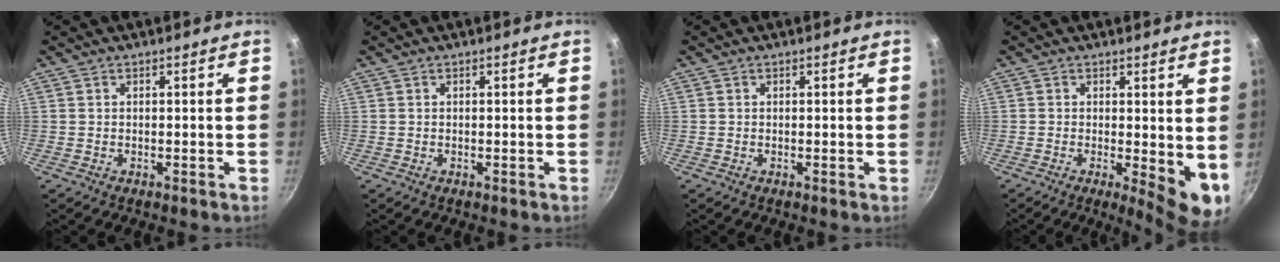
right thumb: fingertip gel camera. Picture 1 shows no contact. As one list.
[{"total": 0.0}, {"total": 0.0}, {"total": 7.8, "force": [-0.3, 2.6, 7.3], "torque": [-0.085, -0.014, -0.001]}]